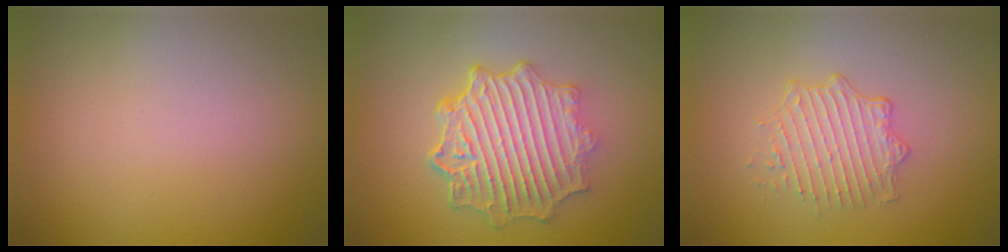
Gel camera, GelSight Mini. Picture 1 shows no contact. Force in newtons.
{"total": 6.6, "press": 5.1, "slide": 4.1}
{"total": 2.3, "press": 1.6, "slide": 1.6}